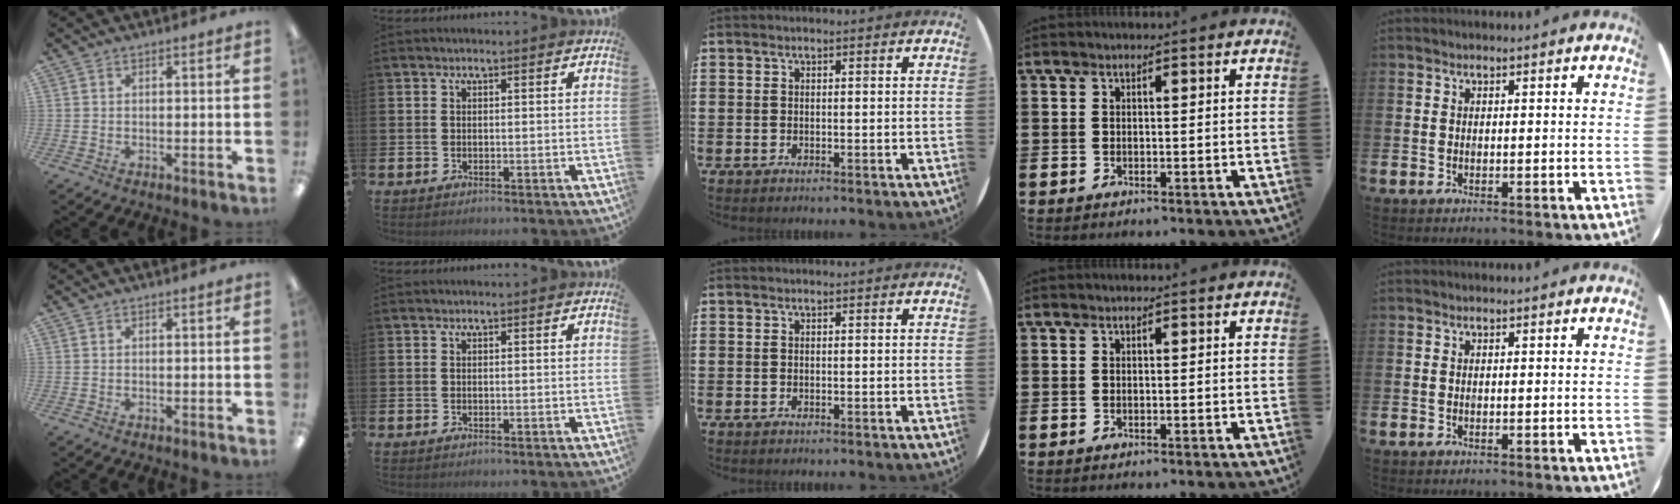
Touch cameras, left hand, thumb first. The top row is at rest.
{}